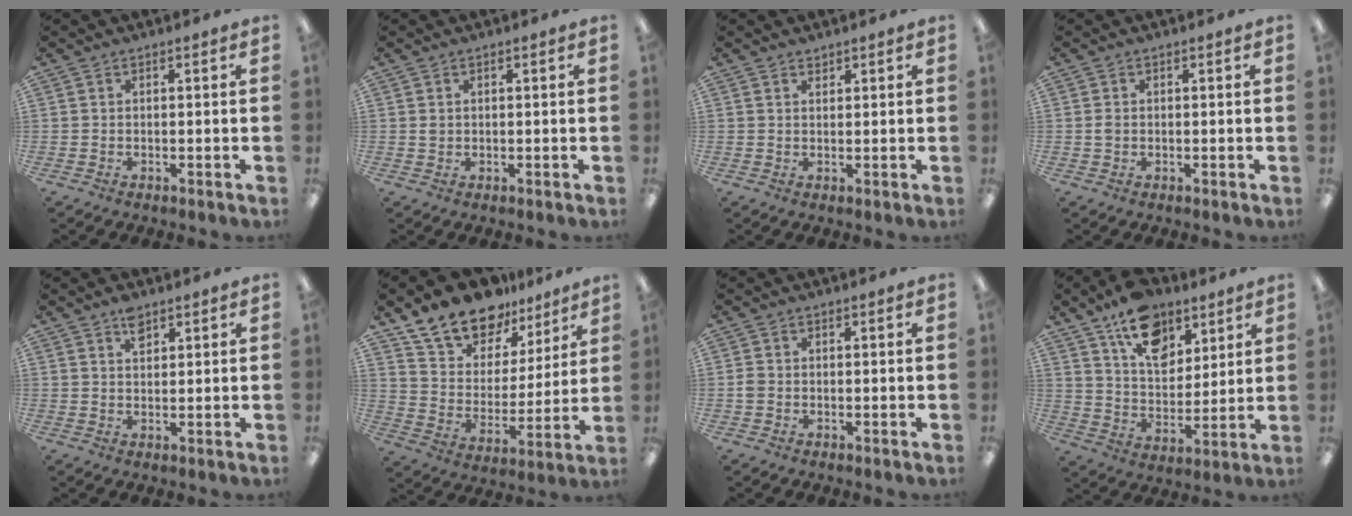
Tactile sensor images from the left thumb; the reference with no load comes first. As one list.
[{"total": 1.1, "force": [0.5, 0.9, 0.3], "torque": [-0.007, 0.004, 0.008]}, {"total": 1.3, "force": [1.2, 0.5, 0.0], "torque": [0.007, -0.005, 0.022]}, {"total": 1.2, "force": [0.1, 1.0, 0.8], "torque": [-0.015, 0.005, 0.000]}, {"total": 3.4, "force": [2.3, 1.8, 1.8], "torque": [-0.024, -0.006, 0.040]}, {"total": 16.4, "force": [13.2, 8.7, 4.6], "torque": [-0.106, -0.089, 0.247]}, {"total": 1.5, "force": [-0.2, 1.3, 0.7], "torque": [-0.012, 0.004, -0.005]}, {"total": 15.6, "force": [10.0, 9.2, 7.5], "torque": [-0.113, -0.049, 0.183]}]